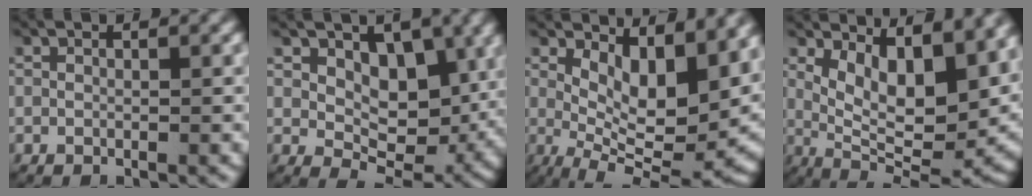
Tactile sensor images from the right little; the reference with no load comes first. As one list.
[{"total": 5.9, "force": [0.6, 4.0, 4.3], "torque": [-0.059, -0.038, 0.027]}, {"total": 10.8, "force": [-0.2, 4.5, 9.8], "torque": [-0.131, -0.044, 0.018]}, {"total": 11.5, "force": [1.5, 5.0, 10.3], "torque": [-0.123, -0.025, 0.035]}]